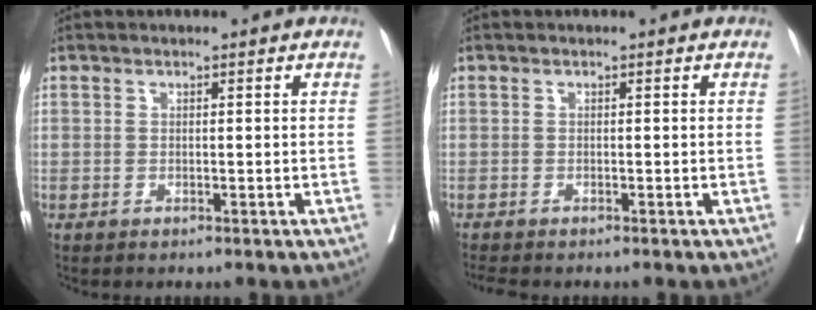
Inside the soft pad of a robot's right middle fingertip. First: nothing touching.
{"total": 1.5, "force": [-1.4, 0.4, 0.5], "torque": [-0.013, -0.006, -0.022]}